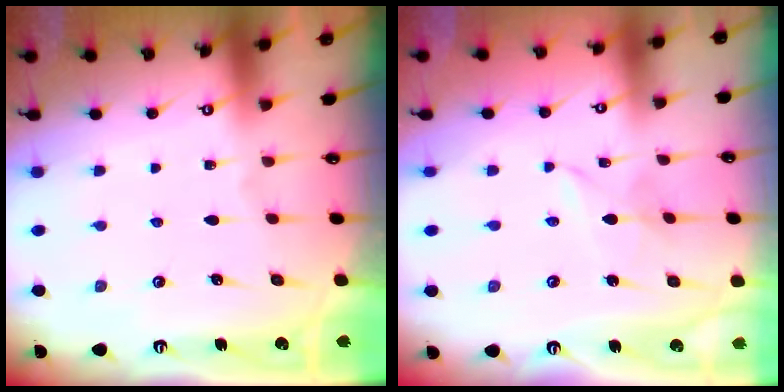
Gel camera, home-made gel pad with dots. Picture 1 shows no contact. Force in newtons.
{"total": 1.7, "press": 1.6, "slide": 0.1}